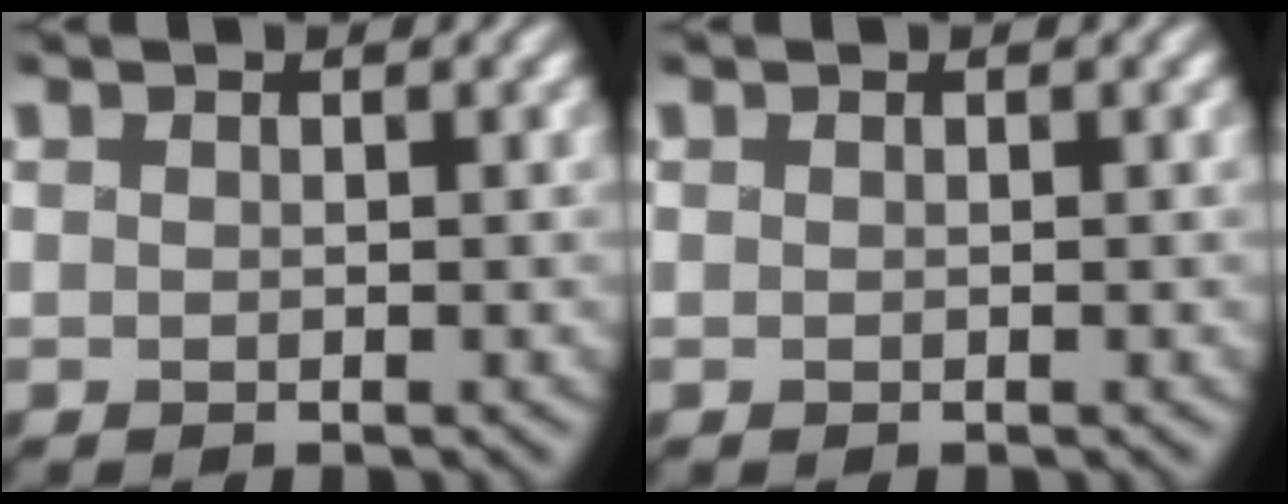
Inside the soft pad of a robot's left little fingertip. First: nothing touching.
{"total": 0.0}